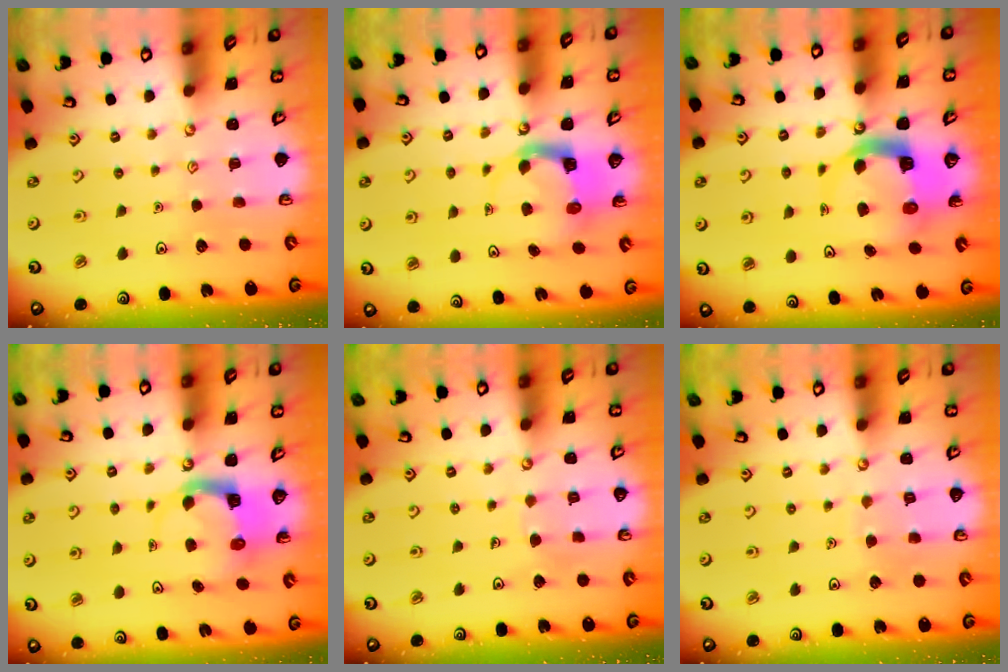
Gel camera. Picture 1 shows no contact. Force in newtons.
{"total": 4.0, "press": 4.0, "slide": 0.3}
{"total": 8.1, "press": 8.0, "slide": 0.9}
{"total": 4.0, "press": 4.0, "slide": 0.3}
{"total": 4.0, "press": 4.0, "slide": 0.2}
{"total": 4.7, "press": 4.6, "slide": 0.4}